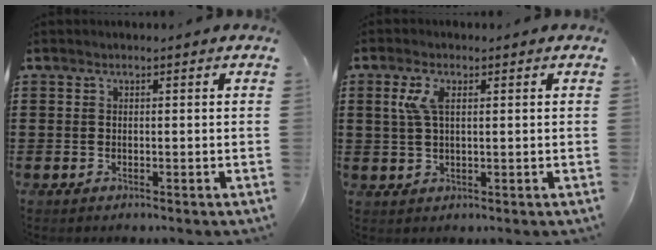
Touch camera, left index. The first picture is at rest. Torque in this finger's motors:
{"motor_torque": [0.96, -1.18, 0.16, 0.06]}